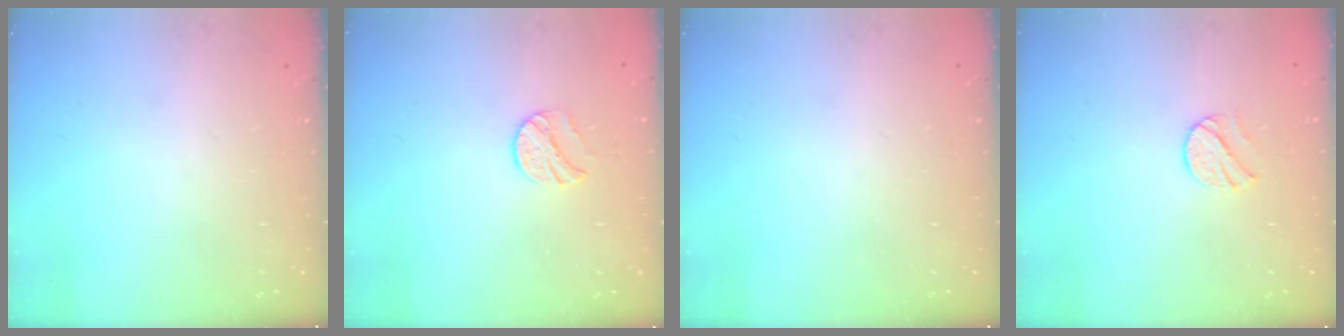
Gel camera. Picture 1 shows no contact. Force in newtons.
{"total": 8.6, "press": 8.6, "slide": 0.4}
{"total": 0.0}
{"total": 7.5, "press": 7.5, "slide": 0.7}